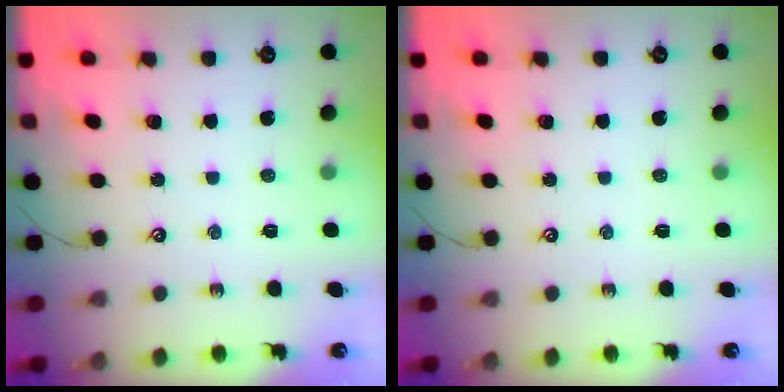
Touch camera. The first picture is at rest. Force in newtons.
{"total": 0.0}